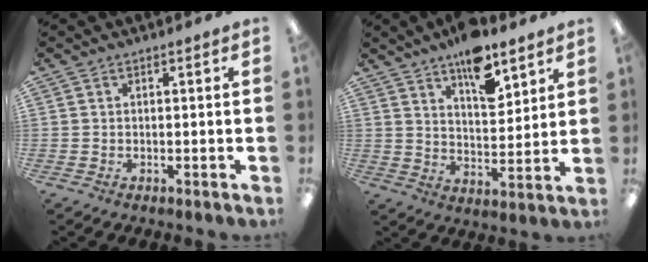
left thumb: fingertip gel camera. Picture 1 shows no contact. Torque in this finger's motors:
{"motor_torque": [1.82, 1.04, 1.31, -0.89, 0.11]}